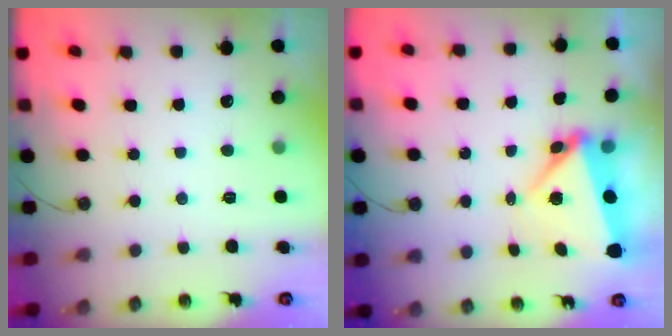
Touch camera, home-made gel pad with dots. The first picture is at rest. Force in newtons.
{"total": 6.5, "press": 6.2, "slide": 1.9}